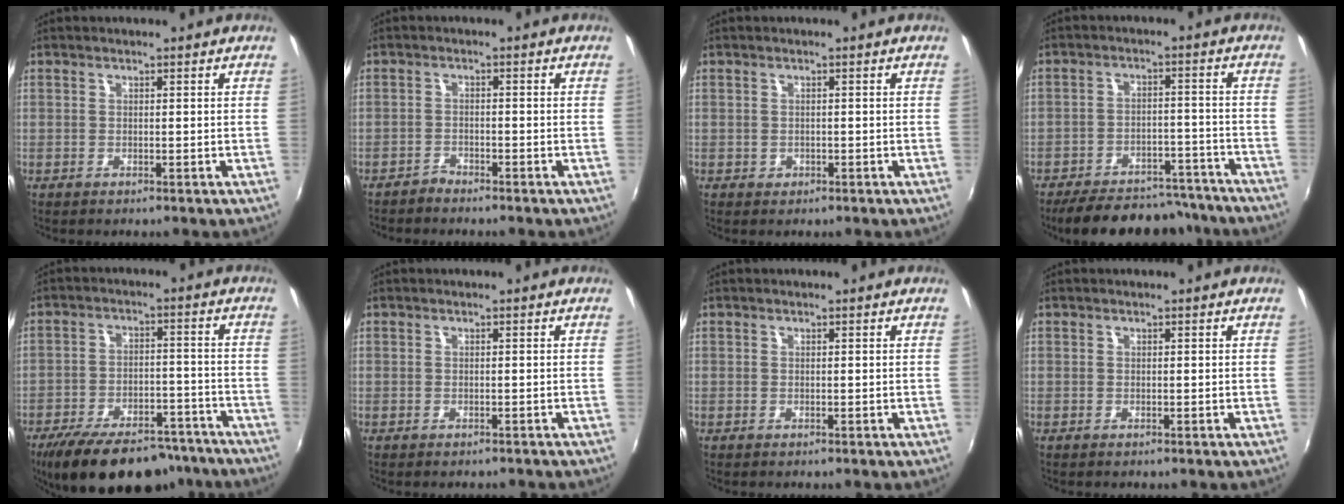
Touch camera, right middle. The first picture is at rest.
{"total": 1.9, "force": [-1.8, 0.3, 0.0], "torque": [-0.005, 0.000, -0.038]}
{"total": 0.7, "force": [0.0, 0.7, 0.1], "torque": [0.002, -0.001, 0.004]}
{"total": 17.5, "force": [-15.1, 6.1, 6.4], "torque": [-0.130, 0.024, -0.189]}
{"total": 20.9, "force": [-16.6, 8.0, 9.9], "torque": [-0.187, -0.005, -0.229]}
{"total": 0.6, "force": [-0.6, 0.2, 0.2], "torque": [-0.005, -0.001, -0.005]}
{"total": 0.0}
{"total": 0.0}